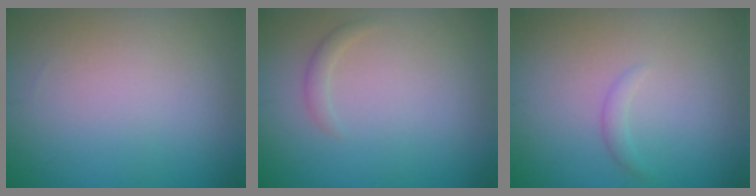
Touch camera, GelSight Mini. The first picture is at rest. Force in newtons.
{"total": 0.9, "press": 0.9, "slide": 0.1}
{"total": 0.8, "press": 0.8, "slide": 0.1}